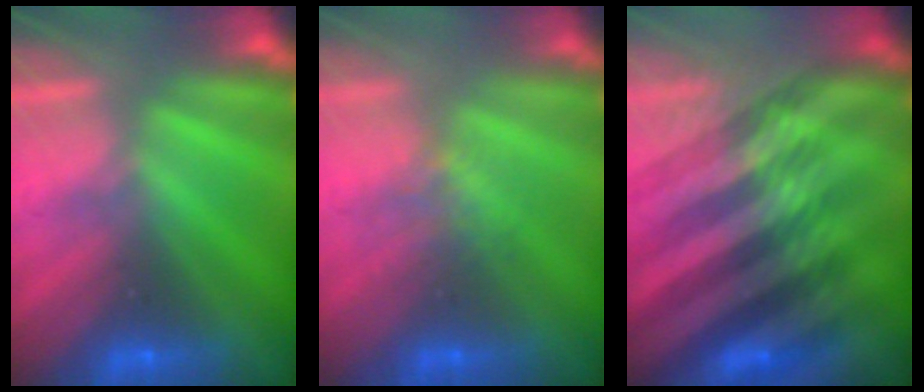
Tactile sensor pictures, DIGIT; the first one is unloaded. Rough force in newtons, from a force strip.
{"total": 1.1}
{"total": 5.3}